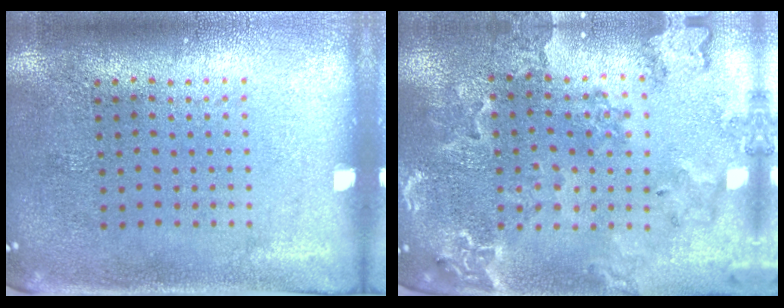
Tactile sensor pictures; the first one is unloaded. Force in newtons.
{"total": 1.7, "press": 1.7, "slide": 0.3}